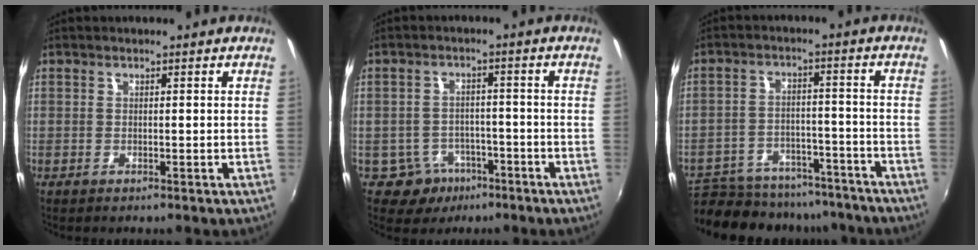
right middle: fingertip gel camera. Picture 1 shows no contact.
{"total": 5.8, "force": [-3.5, 4.5, 0.8], "torque": [-0.023, 0.015, -0.045]}
{"total": 20.6, "force": [-17.5, 7.9, 7.5], "torque": [-0.171, 0.000, -0.238]}